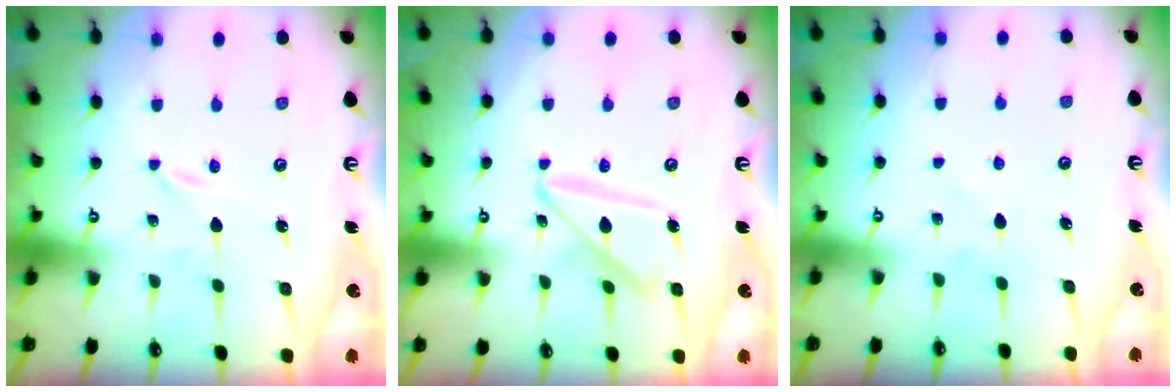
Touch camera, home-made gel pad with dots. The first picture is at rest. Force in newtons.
{"total": 13.3, "press": 13.2, "slide": 1.3}
{"total": 5.3, "press": 5.2, "slide": 0.5}